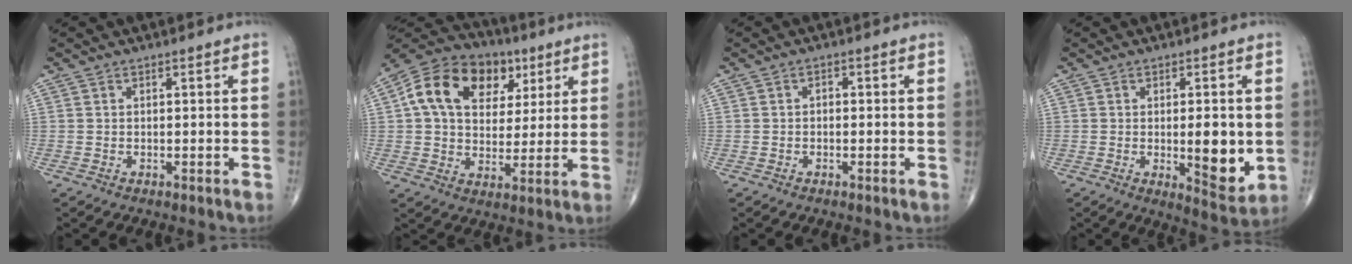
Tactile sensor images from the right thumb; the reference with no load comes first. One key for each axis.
{"total": 18.7, "fx": 6.3, "fy": 13.0, "fz": 11.8, "tx": -0.181, "ty": 0.009, "tz": 0.099}
{"total": 1.0, "fx": -0.2, "fy": 0.7, "fz": 0.7, "tx": -0.007, "ty": 0.004, "tz": -0.006}
{"total": 9.1, "fx": -0.7, "fy": 3.3, "fz": 8.4, "tx": -0.100, "ty": -0.019, "tz": 0.000}